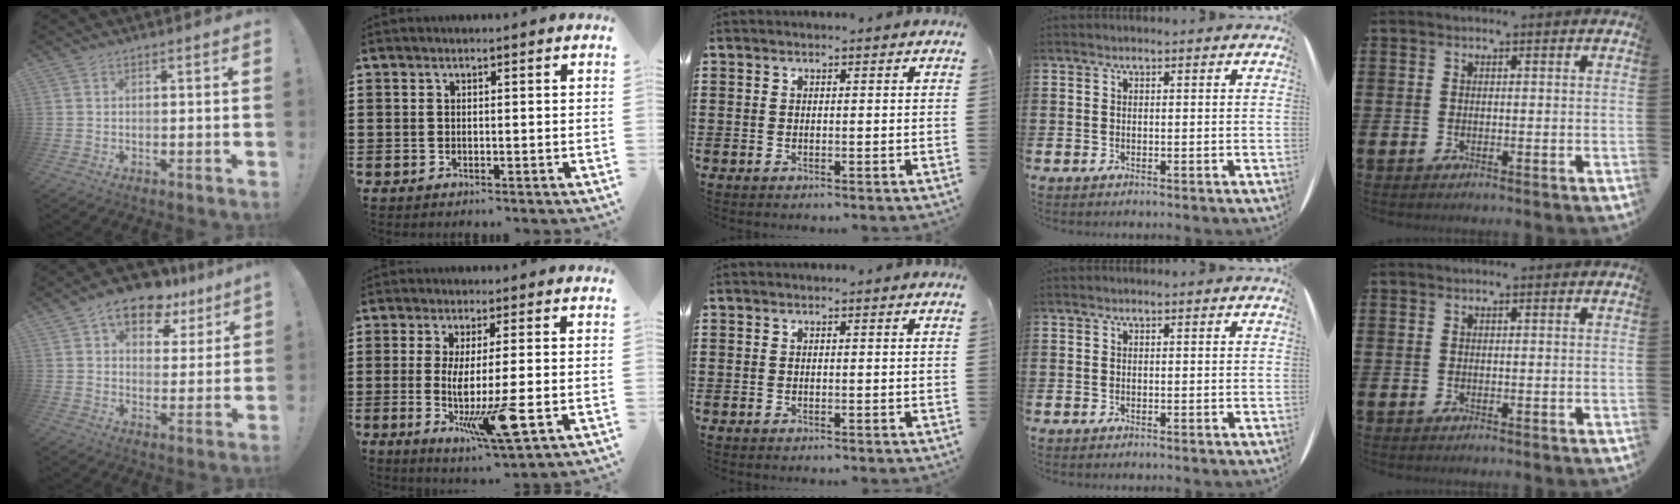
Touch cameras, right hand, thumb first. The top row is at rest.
{"thumb": {"total": 12.4, "force": [8.3, 6.8, 6.1], "torque": [-0.090, -0.048, 0.149]}, "index": {"total": 9.6, "force": [-1.5, 1.1, 9.4], "torque": [-0.190, -0.028, -0.028]}}